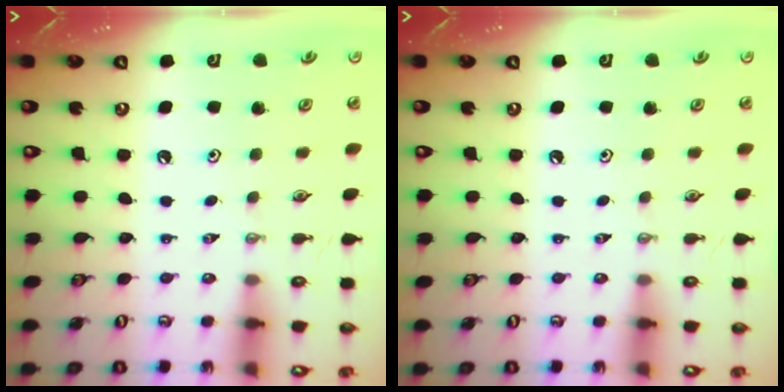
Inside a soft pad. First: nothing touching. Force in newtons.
{"total": 0.0}